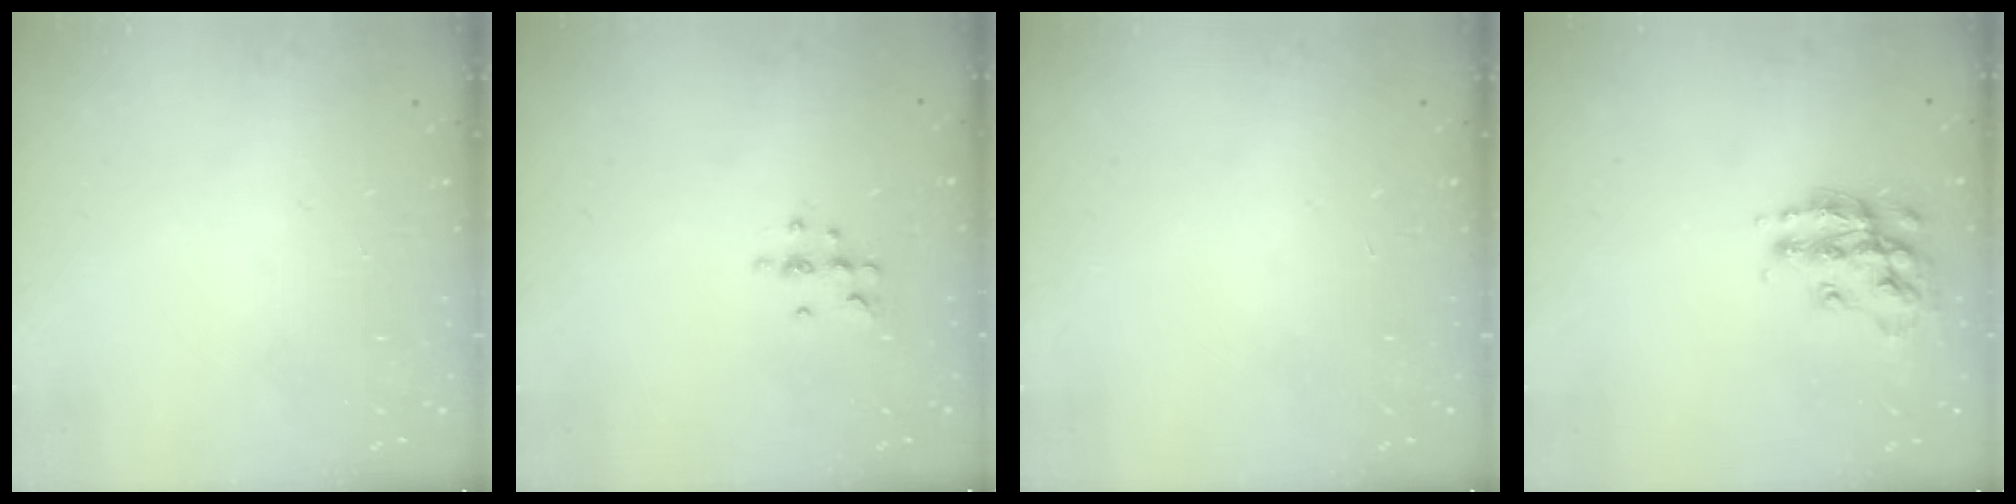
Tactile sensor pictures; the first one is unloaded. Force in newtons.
{"total": 6.5, "press": 6.4, "slide": 1.2}
{"total": 0.0}
{"total": 15.6, "press": 15.6, "slide": 0.9}